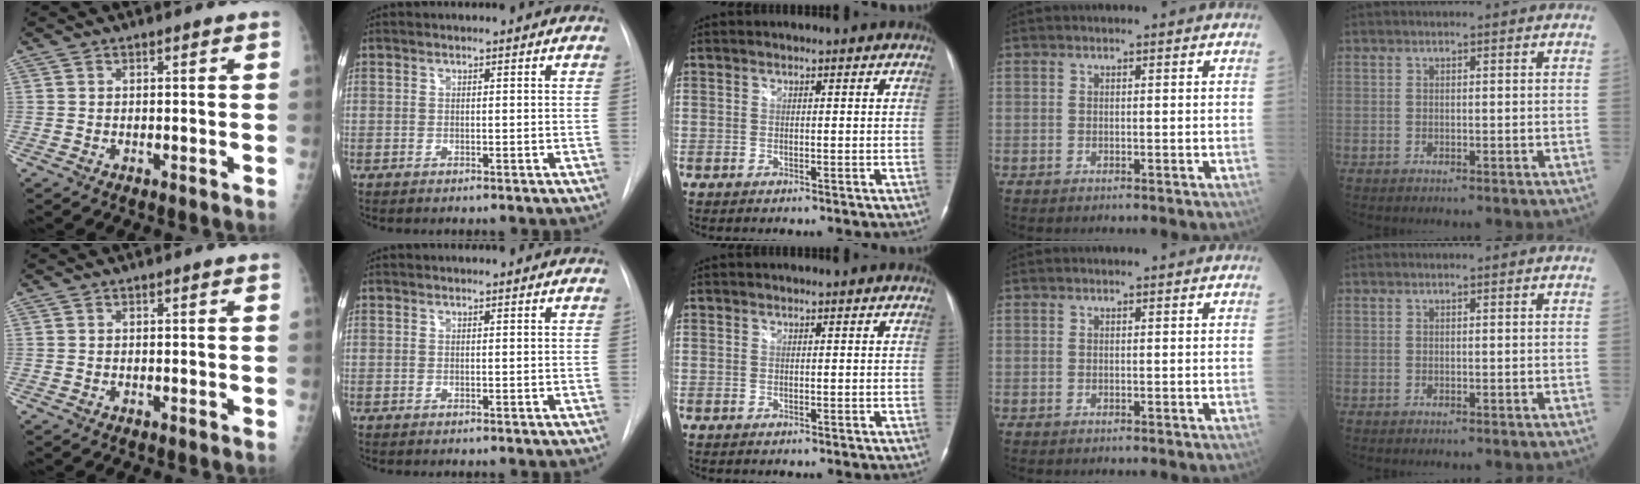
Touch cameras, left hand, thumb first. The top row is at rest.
{}